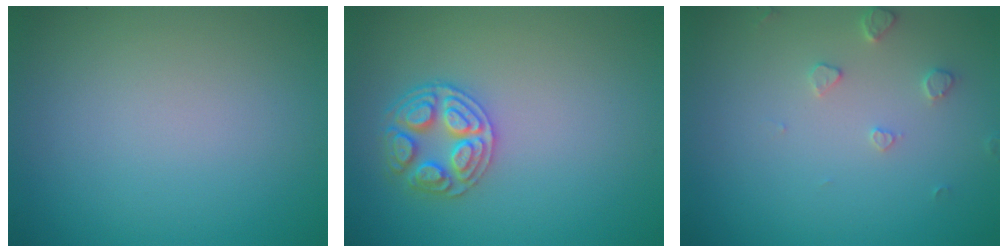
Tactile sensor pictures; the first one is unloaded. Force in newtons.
{"total": 3.5, "press": 3.3, "slide": 1.1}
{"total": 1.5, "press": 1.5, "slide": 0.3}